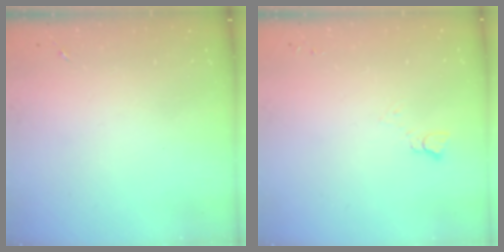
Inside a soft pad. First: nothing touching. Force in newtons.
{"total": 2.8, "press": 2.7, "slide": 0.3}